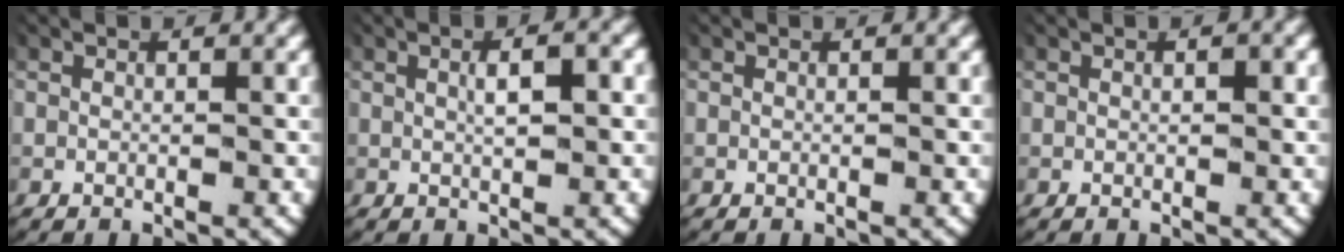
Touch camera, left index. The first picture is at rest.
{"total": 2.2, "force": [0.2, 0.6, 2.0], "torque": [-0.028, 0.000, 0.007]}
{"total": 0.0}
{"total": 0.6, "force": [0.1, 0.3, 0.5], "torque": [-0.006, -0.002, 0.002]}